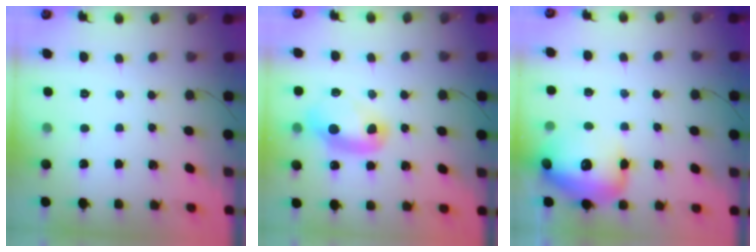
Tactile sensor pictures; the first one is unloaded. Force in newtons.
{"total": 10.2, "press": 10.2, "slide": 0.6}
{"total": 18.0, "press": 17.8, "slide": 2.6}